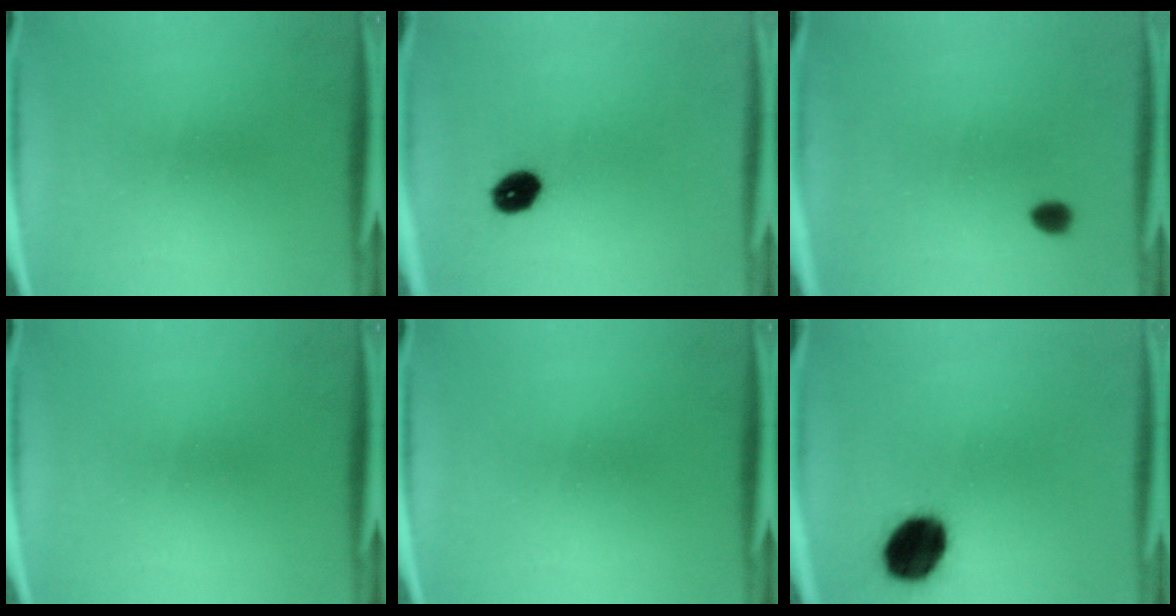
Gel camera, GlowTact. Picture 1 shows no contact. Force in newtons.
{"total": 5.3}
{"total": 2.1}
{"total": 0.0}
{"total": 0.0}
{"total": 13.1}